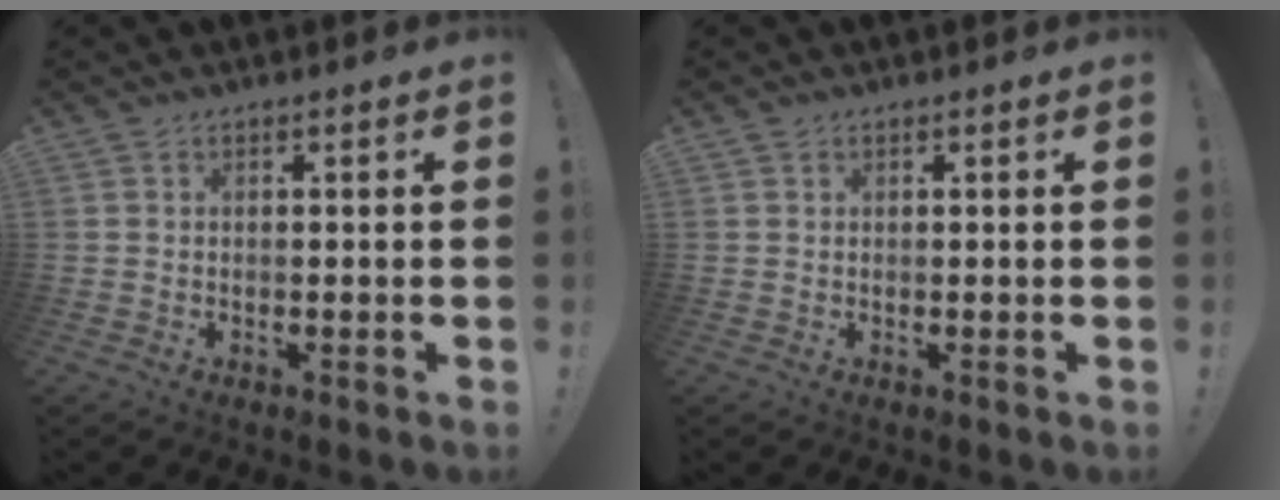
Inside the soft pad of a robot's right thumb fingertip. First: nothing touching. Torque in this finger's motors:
{"motor_torque": [-0.54, -0.07, -0.15, 0.07, 0.06]}